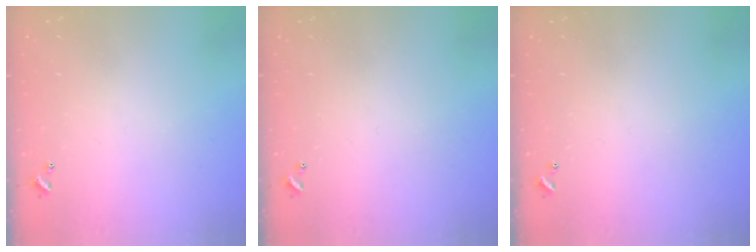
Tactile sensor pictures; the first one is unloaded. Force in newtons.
{"total": 0.0}
{"total": 0.0}